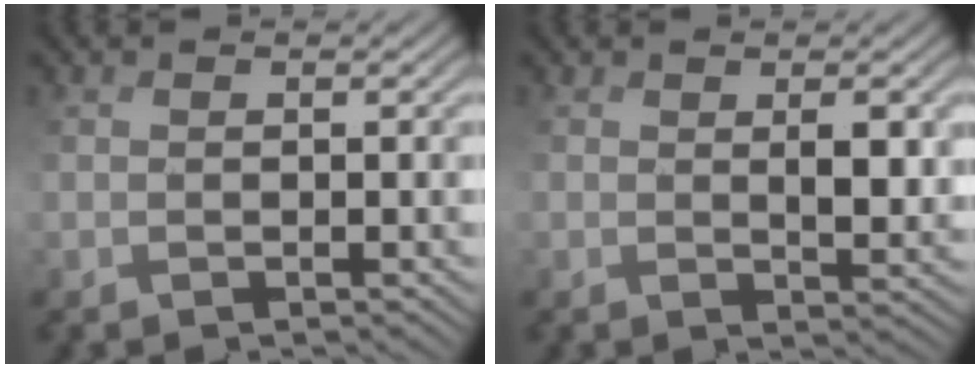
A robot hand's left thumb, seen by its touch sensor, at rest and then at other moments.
{"total": 4.0, "force": [1.3, 1.7, 3.3], "torque": [-0.067, -0.002, 0.032]}